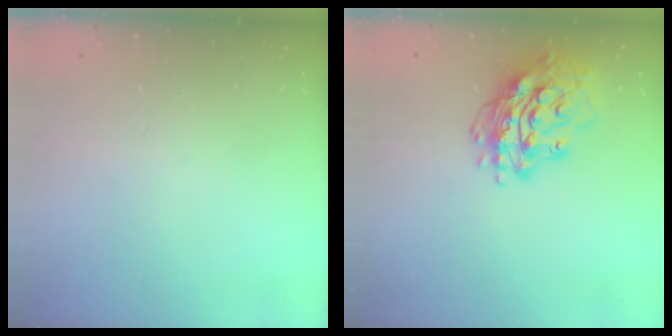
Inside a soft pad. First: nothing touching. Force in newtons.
{"total": 15.9, "press": 15.8, "slide": 1.3}